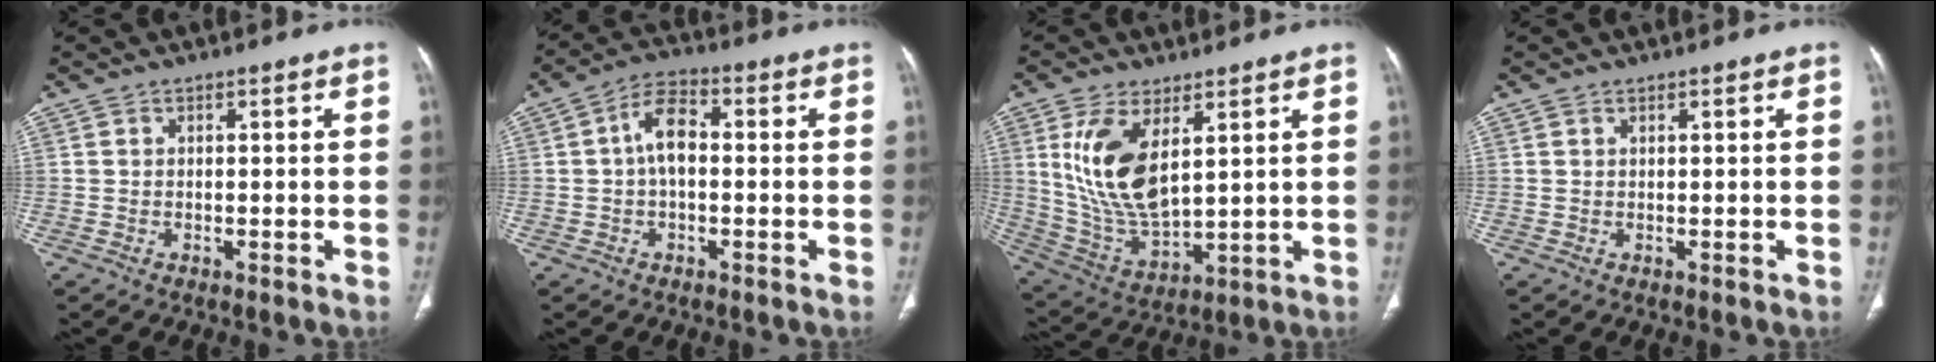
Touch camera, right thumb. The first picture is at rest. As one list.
[{"total": 7.0, "force": [0.1, 4.0, 5.7], "torque": [-0.098, 0.022, -0.009]}, {"total": 14.6, "force": [4.9, 6.8, 11.9], "torque": [-0.233, -0.026, 0.115]}, {"total": 0.0}]